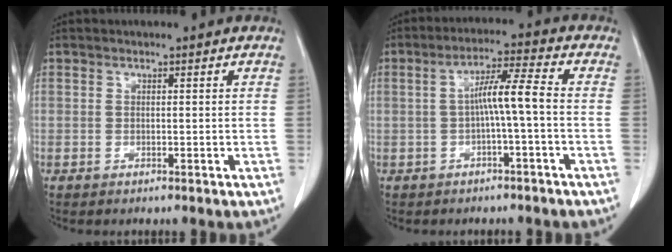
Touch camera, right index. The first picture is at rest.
{"total": 6.4, "force": [-0.7, 0.3, 6.3], "torque": [-0.117, 0.021, -0.010]}